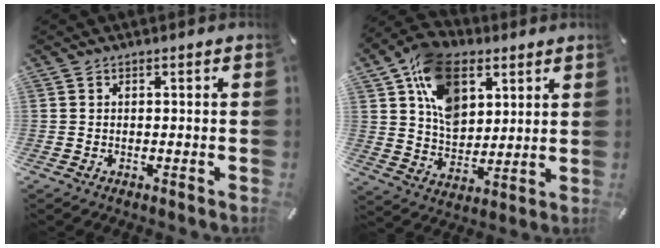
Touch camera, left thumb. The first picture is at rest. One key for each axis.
{"total": 15.2, "fx": 6.8, "fy": 10.5, "fz": 8.5, "tx": -0.152, "ty": -0.016, "tz": 0.130}